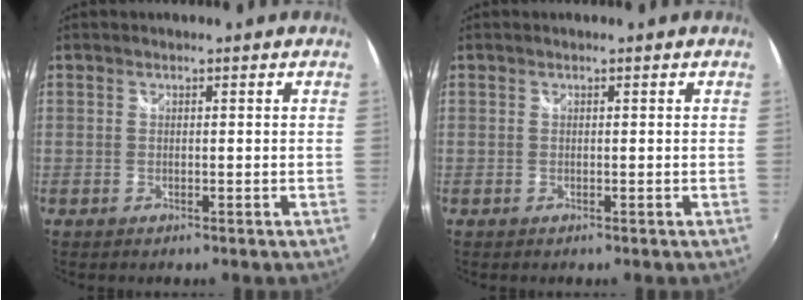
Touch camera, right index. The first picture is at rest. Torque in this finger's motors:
{"motor_torque": [0.01, 0.01, 0.00, 0.00]}